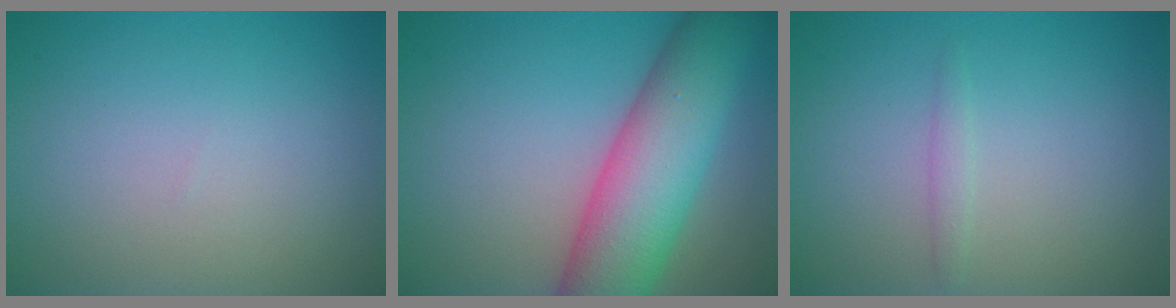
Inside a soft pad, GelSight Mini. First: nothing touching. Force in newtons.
{"total": 9.2, "press": 9.2, "slide": 0.5}
{"total": 0.9, "press": 0.9, "slide": 0.1}